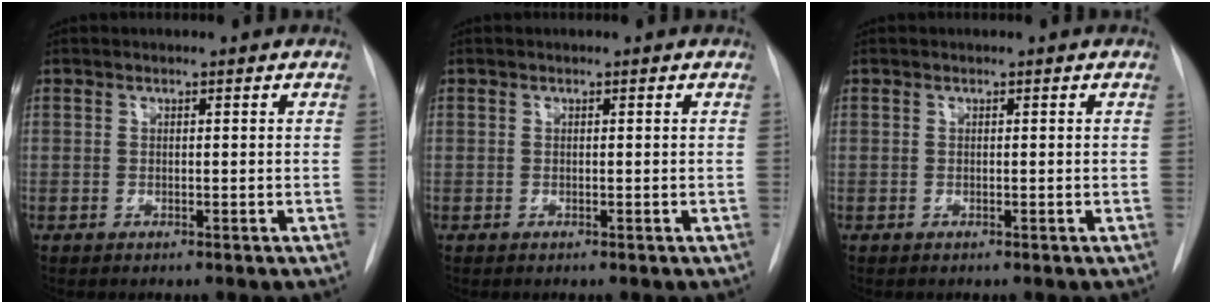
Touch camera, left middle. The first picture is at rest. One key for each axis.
{"total": 0.0}
{"total": 0.0}